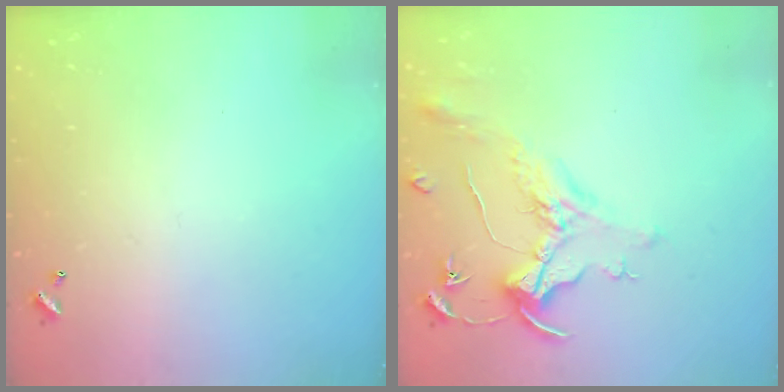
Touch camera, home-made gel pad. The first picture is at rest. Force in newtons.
{"total": 1.5, "press": 1.3, "slide": 0.7}